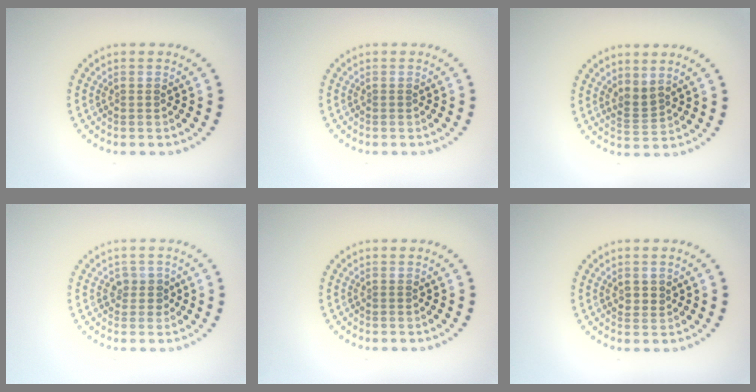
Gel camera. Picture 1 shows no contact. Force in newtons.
{"total": 0.0}
{"total": 1.8, "press": 1.3, "slide": 1.1}
{"total": 1.5, "press": 1.3, "slide": 0.8}
{"total": 0.0}
{"total": 1.2, "press": 1.1, "slide": 0.4}